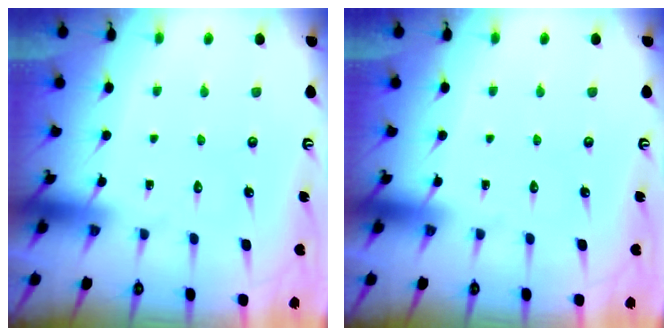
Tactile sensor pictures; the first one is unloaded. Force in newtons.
{"total": 0.0}